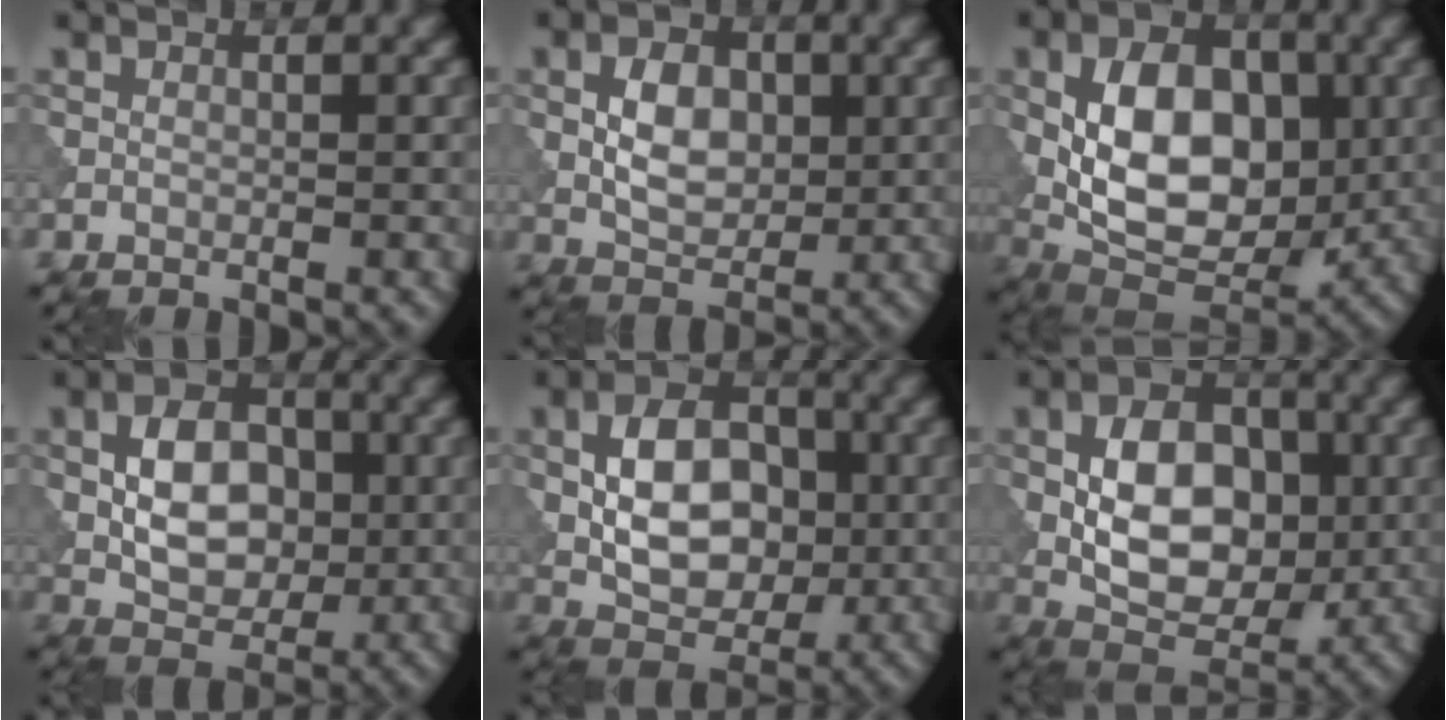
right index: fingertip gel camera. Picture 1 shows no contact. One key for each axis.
{"total": 4.5, "fx": 0.4, "fy": 3.0, "fz": 3.4, "tx": -0.059, "ty": 0.001, "tz": 0.004}
{"total": 10.3, "fx": 0.3, "fy": 6.4, "fz": 8.1, "tx": -0.144, "ty": -0.004, "tz": 0.003}
{"total": 6.1, "fx": 0.1, "fy": 4.1, "fz": 4.5, "tx": -0.069, "ty": 0.002, "tz": 0.003}
{"total": 7.5, "fx": 0.0, "fy": 5.0, "fz": 5.6, "tx": -0.093, "ty": 0.002, "tz": -0.003}
{"total": 8.3, "fx": 0.0, "fy": 5.3, "fz": 6.4, "tx": -0.107, "ty": 0.001, "tz": -0.004}